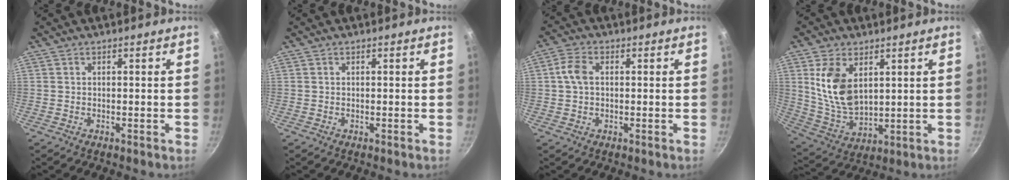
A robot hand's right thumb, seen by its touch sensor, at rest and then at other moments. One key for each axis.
{"total": 0.0}
{"total": 4.4, "fx": 0.5, "fy": 3.1, "fz": 3.2, "tx": -0.063, "ty": 0.013, "tz": 0.002}
{"total": 12.5, "fx": 3.8, "fy": 7.6, "fz": 9.2, "tx": -0.164, "ty": -0.029, "tz": 0.085}